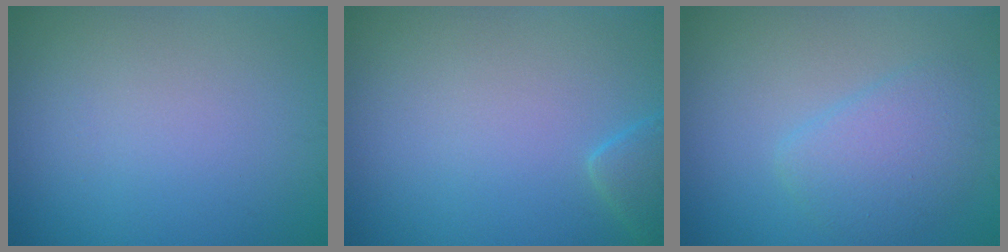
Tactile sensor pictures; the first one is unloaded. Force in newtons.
{"total": 1.9, "press": 1.9, "slide": 0.2}
{"total": 3.0, "press": 3.0, "slide": 0.3}